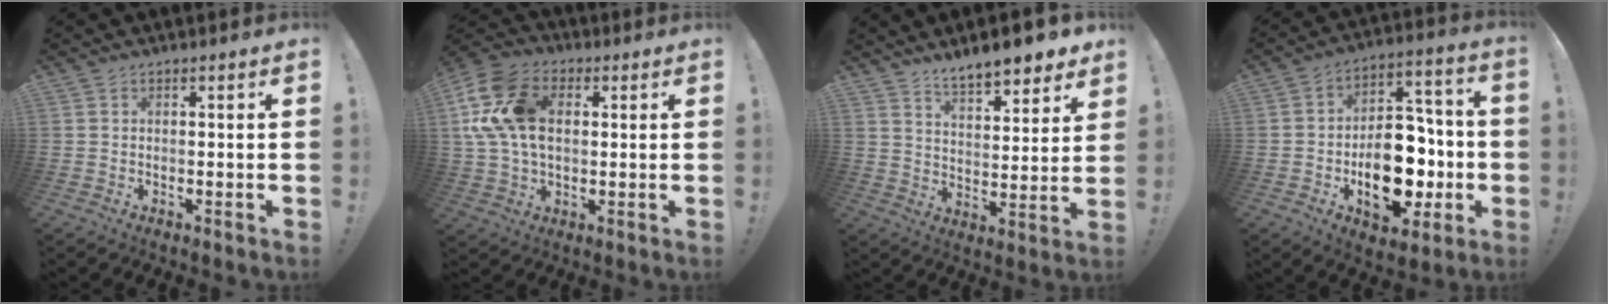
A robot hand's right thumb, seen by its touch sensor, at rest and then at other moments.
{"total": 18.1, "force": [3.7, 12.5, 12.5], "torque": [-0.239, 0.001, 0.071]}
{"total": 9.8, "force": [8.5, 2.1, 4.4], "torque": [-0.072, -0.066, 0.149]}
{"total": 19.9, "force": [-6.1, 12.7, 14.0], "torque": [-0.189, 0.038, -0.085]}